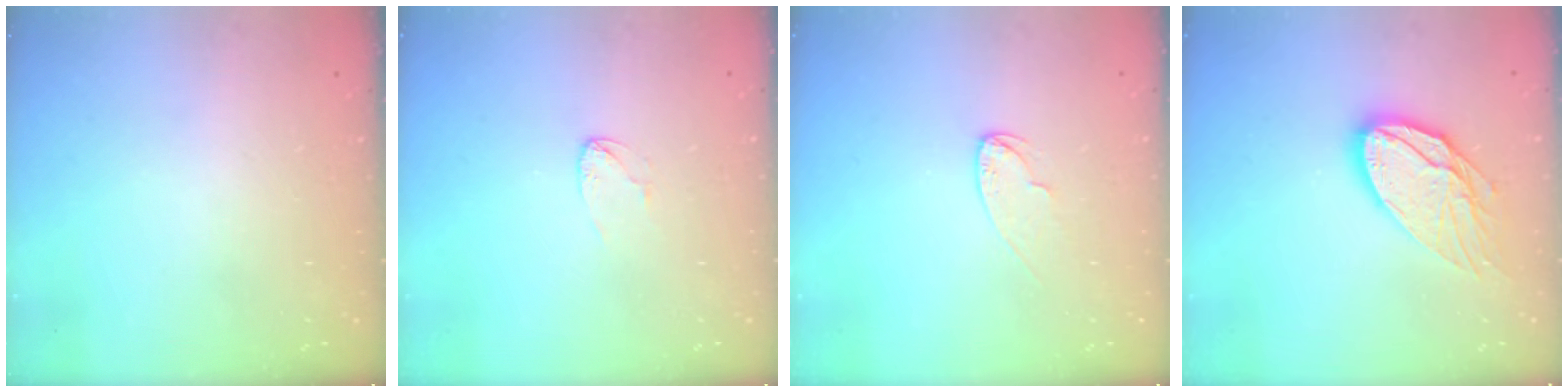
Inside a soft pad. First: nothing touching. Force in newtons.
{"total": 3.2, "press": 3.2, "slide": 0.2}
{"total": 5.1, "press": 5.1, "slide": 0.4}
{"total": 15.3, "press": 15.2, "slide": 1.3}